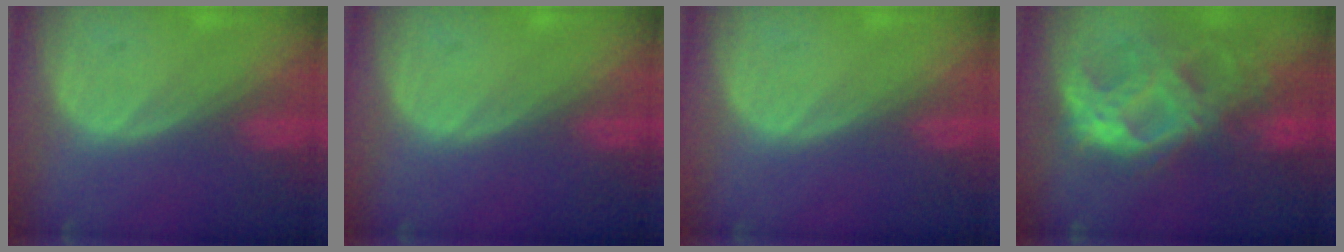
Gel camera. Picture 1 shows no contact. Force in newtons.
{"total": 0.0}
{"total": 0.0}
{"total": 10.5, "press": 9.2, "slide": 5.0}